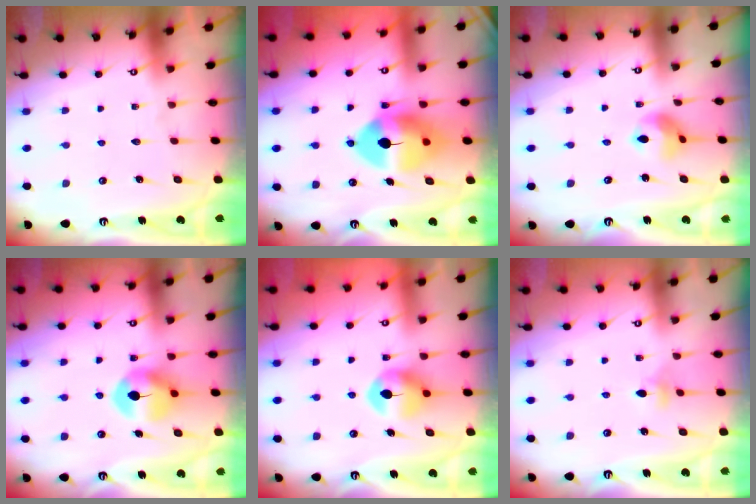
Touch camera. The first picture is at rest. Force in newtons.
{"total": 14.0, "press": 13.8, "slide": 2.3}
{"total": 8.5, "press": 8.5, "slide": 0.4}
{"total": 7.6, "press": 7.6, "slide": 0.4}
{"total": 9.0, "press": 8.9, "slide": 0.8}
{"total": 3.6, "press": 3.5, "slide": 1.0}